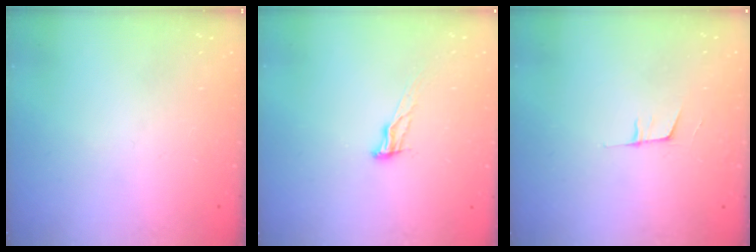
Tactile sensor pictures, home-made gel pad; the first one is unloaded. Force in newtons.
{"total": 8.6, "press": 8.2, "slide": 2.5}
{"total": 5.1, "press": 4.3, "slide": 2.6}